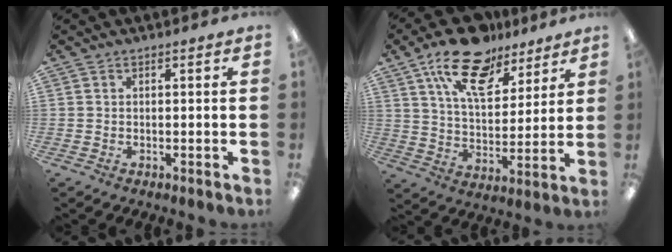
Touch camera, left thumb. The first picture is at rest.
{"total": 18.1, "force": [12.1, 8.9, 10.1], "torque": [-0.165, -0.056, 0.211]}